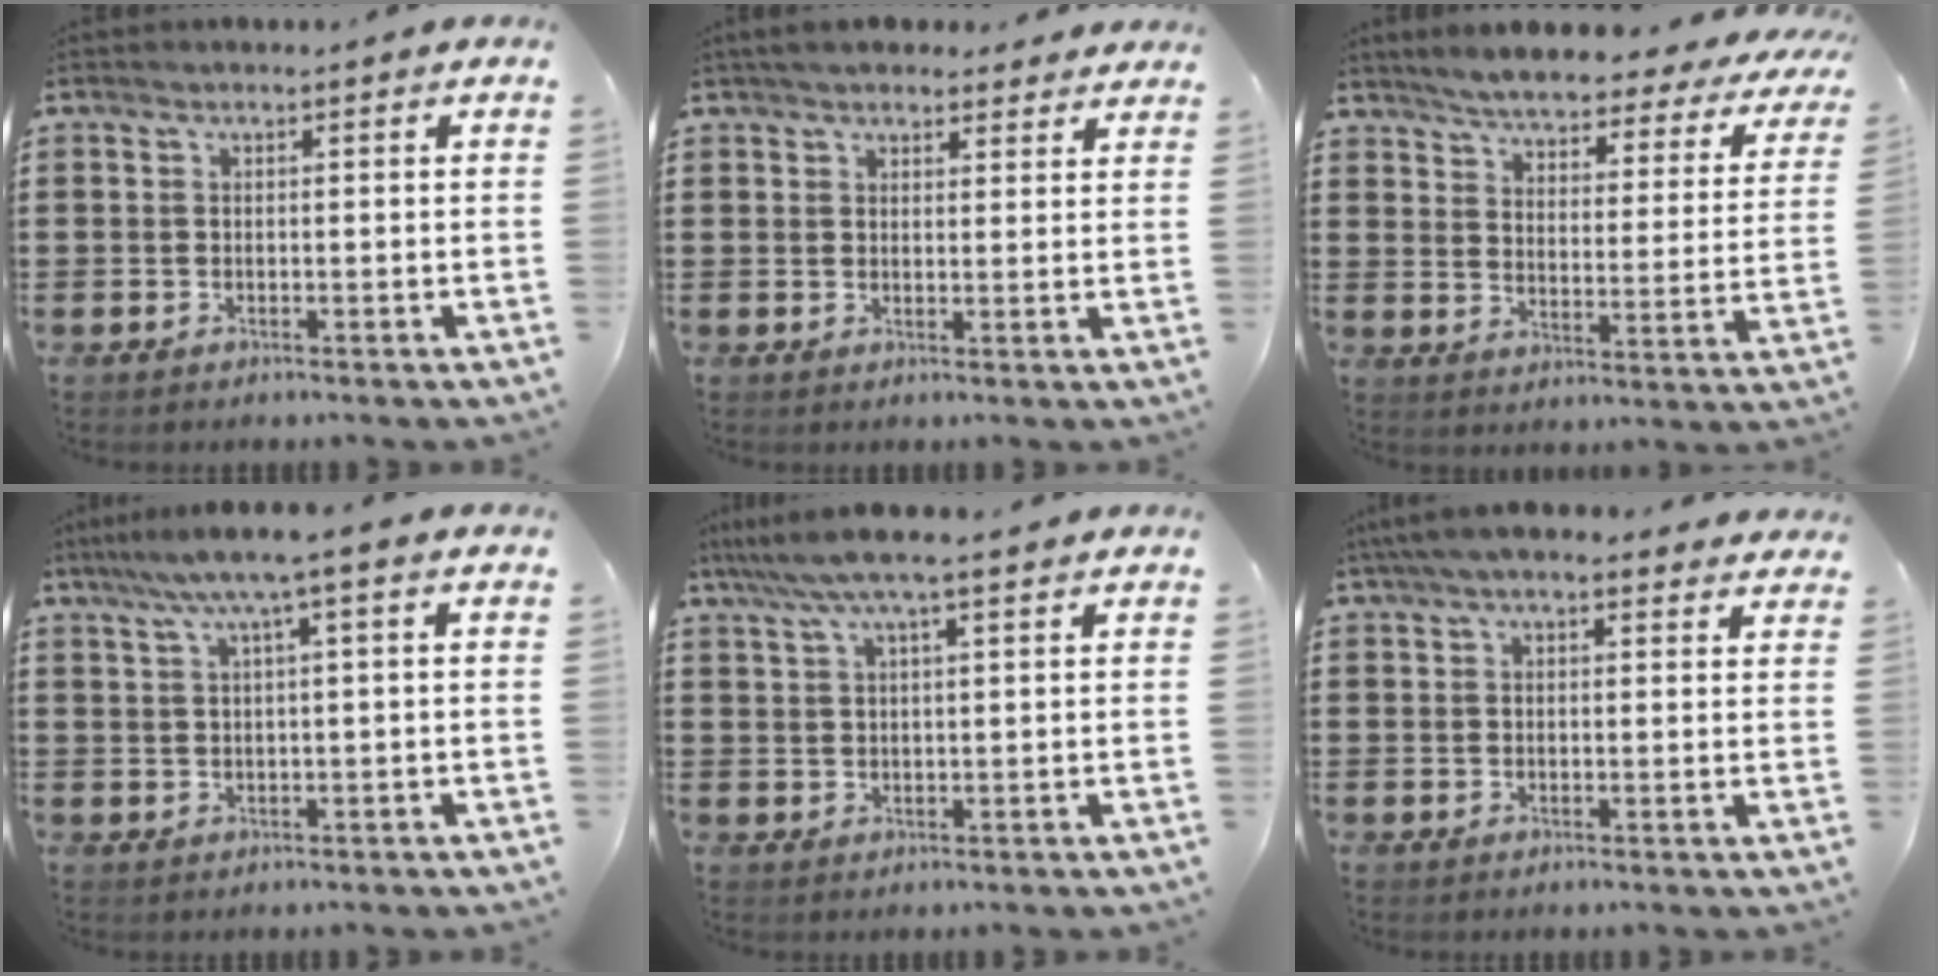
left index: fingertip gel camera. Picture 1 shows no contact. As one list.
[{"total": 3.5, "force": [3.3, 1.0, 0.9], "torque": [-0.027, -0.003, 0.062]}, {"total": 4.4, "force": [4.3, 0.2, 1.0], "torque": [-0.046, -0.034, 0.067]}, {"total": 4.7, "force": [2.1, -0.2, 4.2], "torque": [-0.087, 0.002, 0.033]}, {"total": 5.9, "force": [4.3, 0.6, 4.0], "torque": [-0.088, -0.004, 0.076]}, {"total": 4.9, "force": [3.8, 1.3, 2.7], "torque": [-0.063, 0.002, 0.070]}]